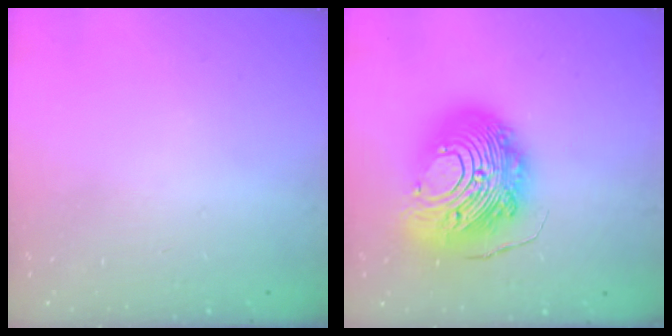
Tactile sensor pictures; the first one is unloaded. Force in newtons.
{"total": 20.9, "press": 20.8, "slide": 2.0}